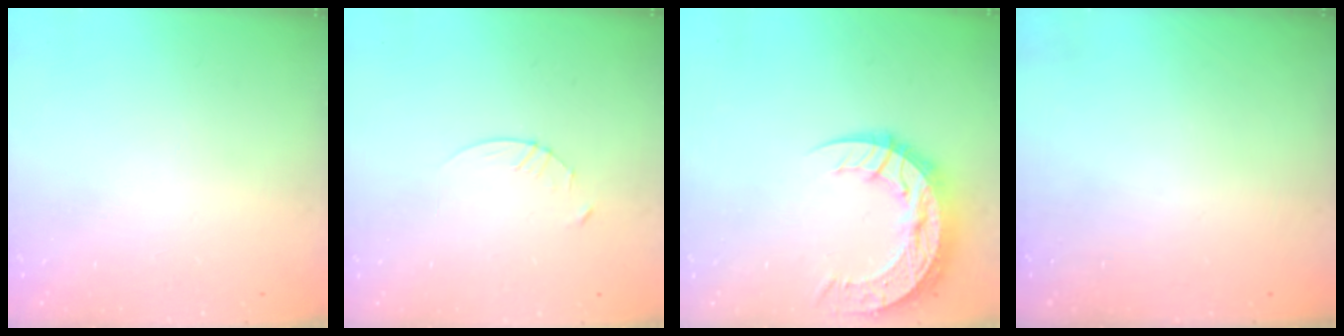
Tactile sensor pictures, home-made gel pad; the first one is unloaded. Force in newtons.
{"total": 2.9, "press": 2.9, "slide": 0.4}
{"total": 15.4, "press": 15.3, "slide": 1.2}
{"total": 0.0}